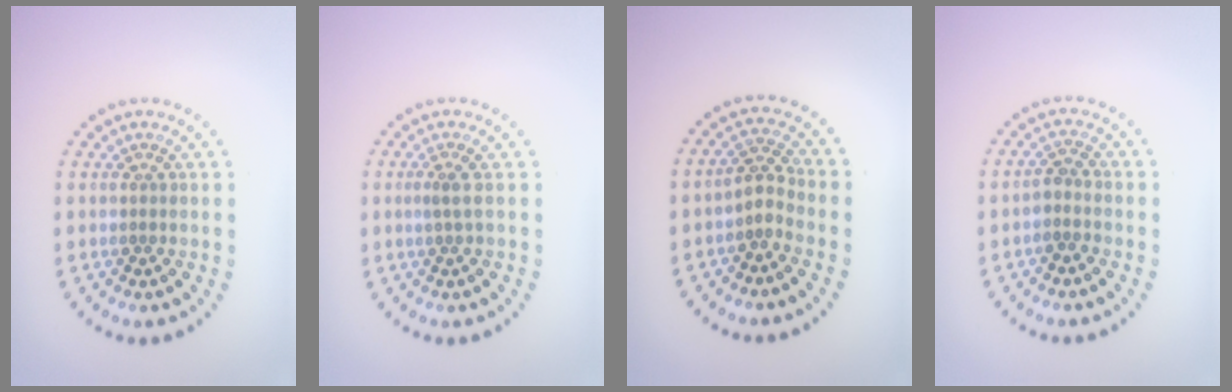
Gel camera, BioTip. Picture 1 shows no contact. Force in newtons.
{"total": 1.0, "press": 0.4, "slide": 0.9}
{"total": 1.9, "press": 1.3, "slide": 1.3}
{"total": 1.6, "press": 1.4, "slide": 0.9}